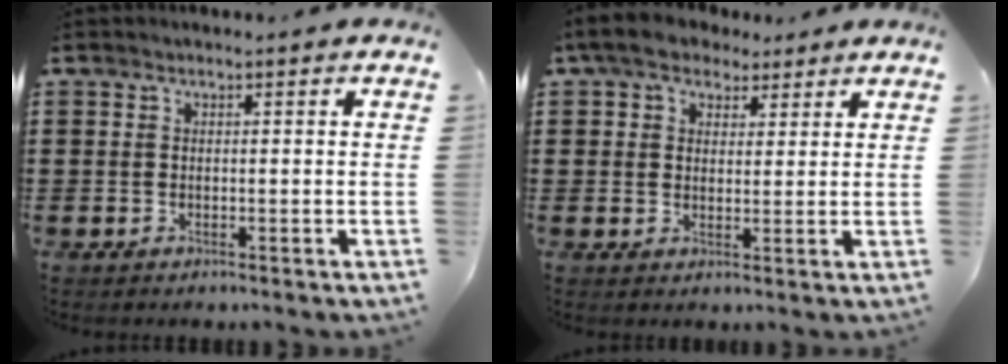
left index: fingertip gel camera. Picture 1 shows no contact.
{"total": 5.2, "force": [3.6, 3.2, 2.0], "torque": [-0.059, 0.009, 0.066]}